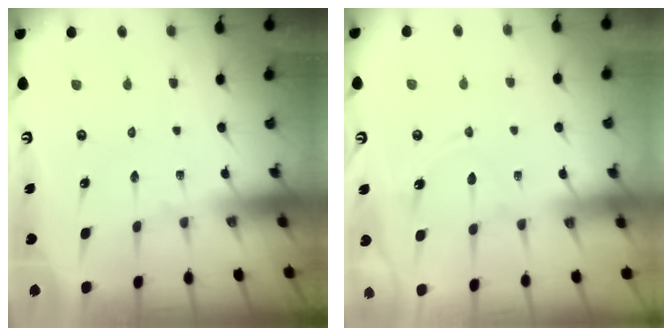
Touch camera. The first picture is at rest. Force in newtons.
{"total": 7.1, "press": 7.1, "slide": 0.7}